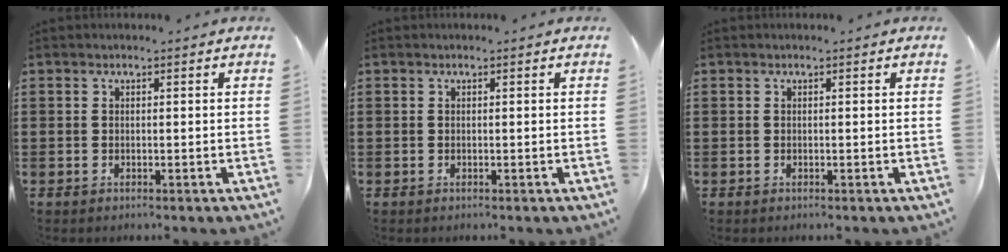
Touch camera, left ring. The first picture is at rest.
{"total": 0.0}
{"total": 0.0}